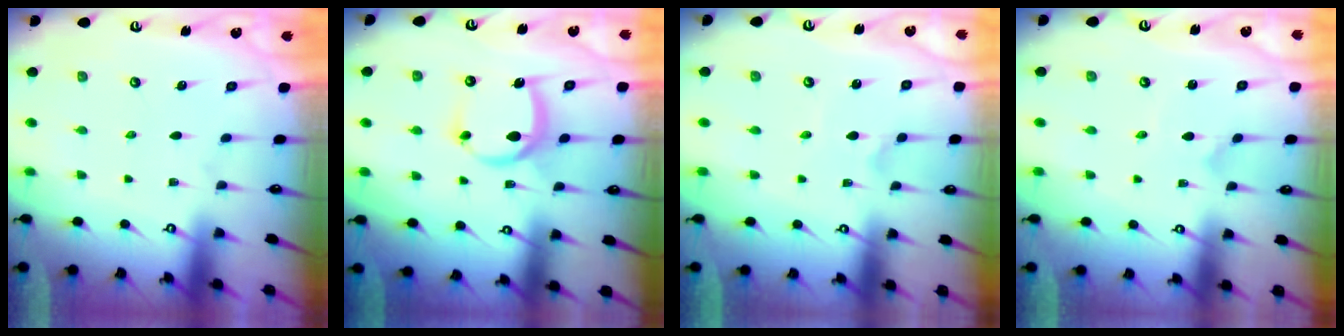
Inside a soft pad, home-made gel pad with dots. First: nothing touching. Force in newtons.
{"total": 9.7, "press": 9.7, "slide": 0.3}
{"total": 1.5, "press": 1.4, "slide": 0.4}
{"total": 0.9, "press": 0.9, "slide": 0.1}